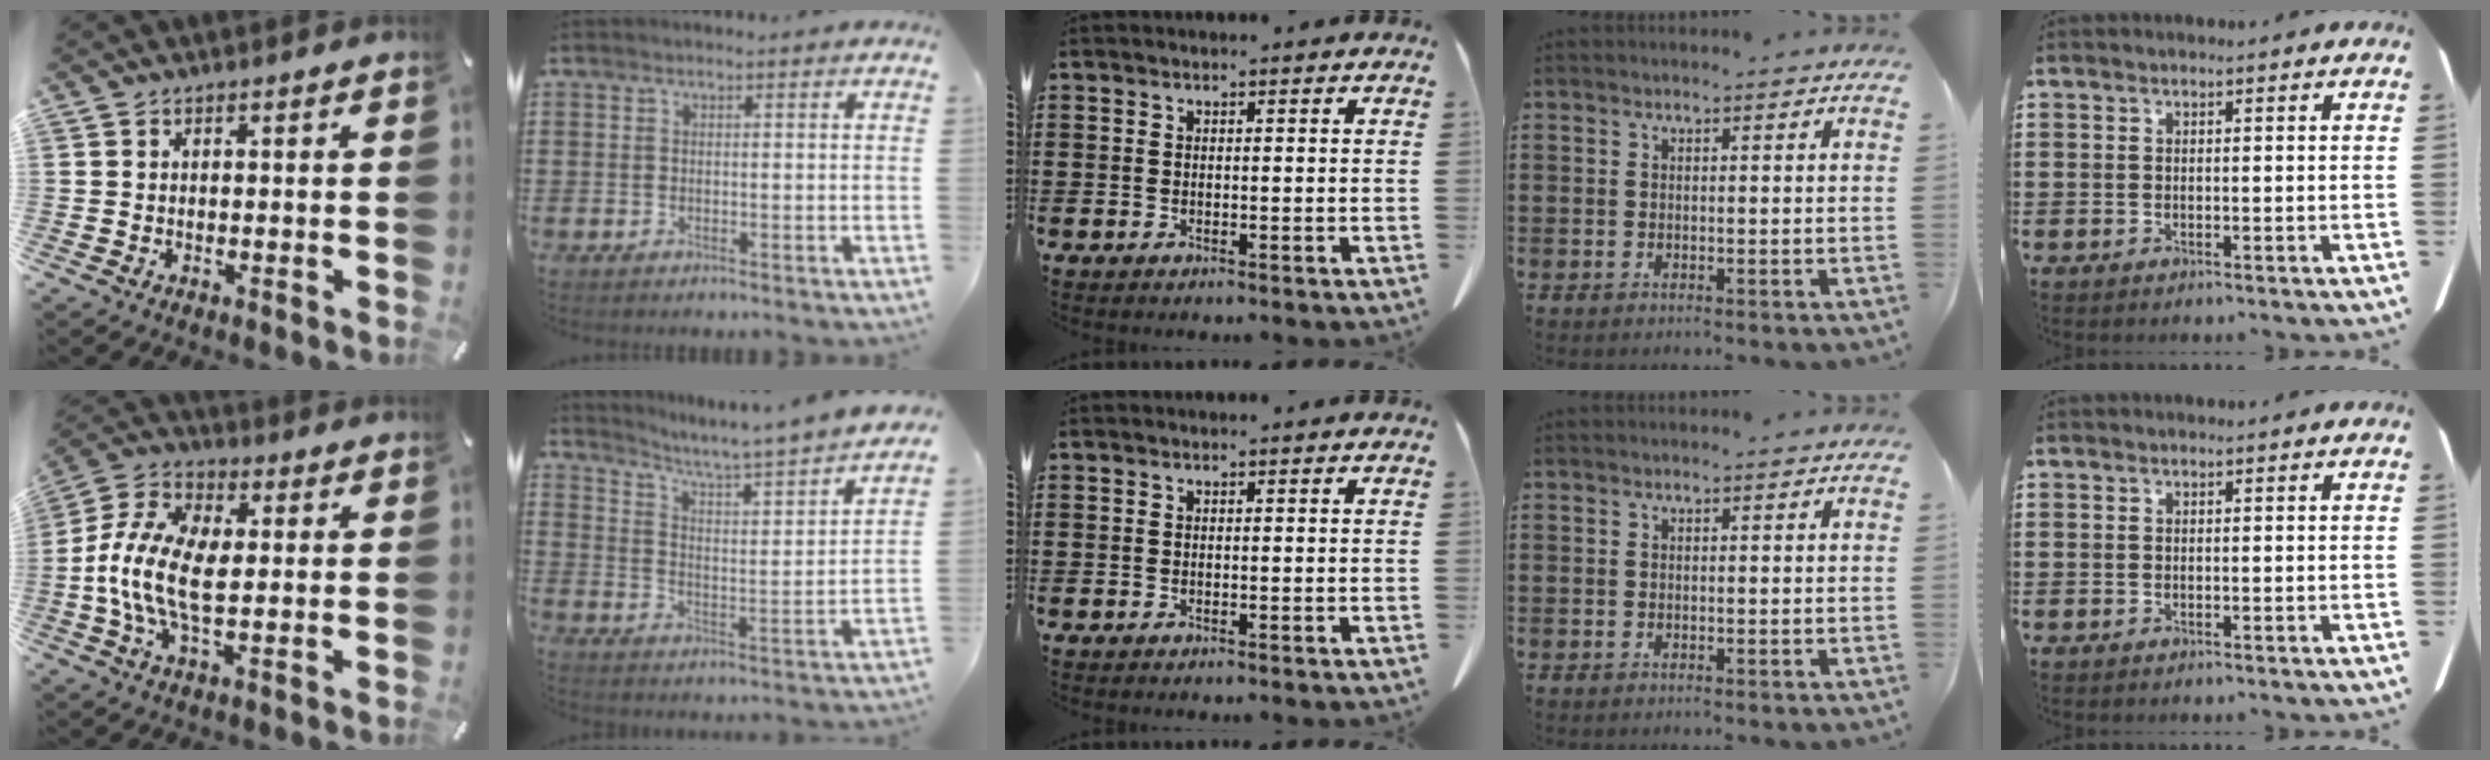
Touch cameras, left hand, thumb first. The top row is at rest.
{"thumb": {"total": 13.2, "force": [-1.0, 7.2, 11.1], "torque": [-0.249, -0.005, -0.018]}, "index": {"total": 4.3, "force": [3.8, -1.1, 1.7], "torque": [-0.053, -0.047, 0.051]}}